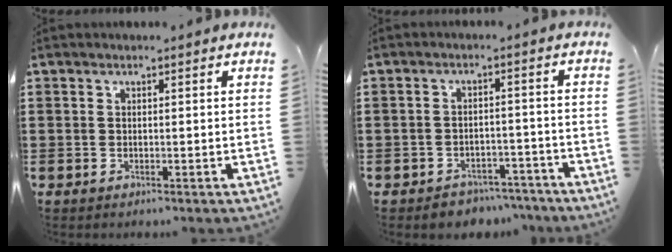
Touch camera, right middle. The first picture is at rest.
{"total": 3.1, "force": [-3.0, 0.8, -0.2], "torque": [-0.005, 0.002, -0.066]}